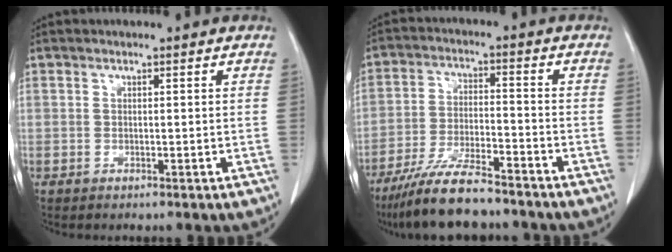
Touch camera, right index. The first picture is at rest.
{"total": 12.0, "force": [-10.0, 2.0, 6.2], "torque": [-0.114, -0.022, -0.174]}